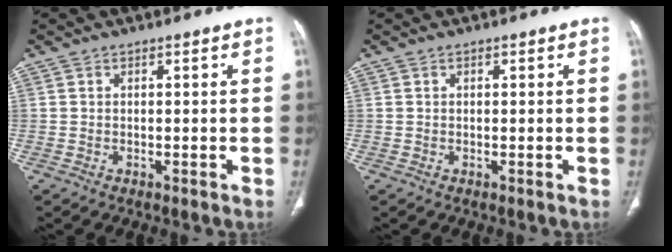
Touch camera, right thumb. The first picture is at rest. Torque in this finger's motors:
{"motor_torque": [-0.26, -0.47, -0.23, -0.22, 0.04]}